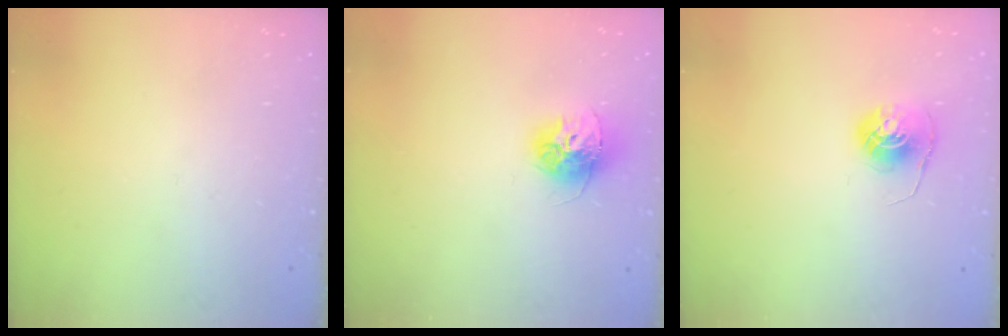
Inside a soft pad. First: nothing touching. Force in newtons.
{"total": 12.2, "press": 12.1, "slide": 1.0}
{"total": 6.0, "press": 6.0, "slide": 0.5}